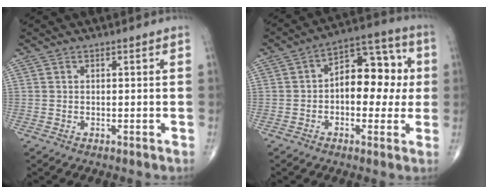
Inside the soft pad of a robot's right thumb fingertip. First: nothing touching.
{"total": 13.5, "force": [0.4, 8.2, 10.7], "torque": [-0.106, 0.038, -0.005]}